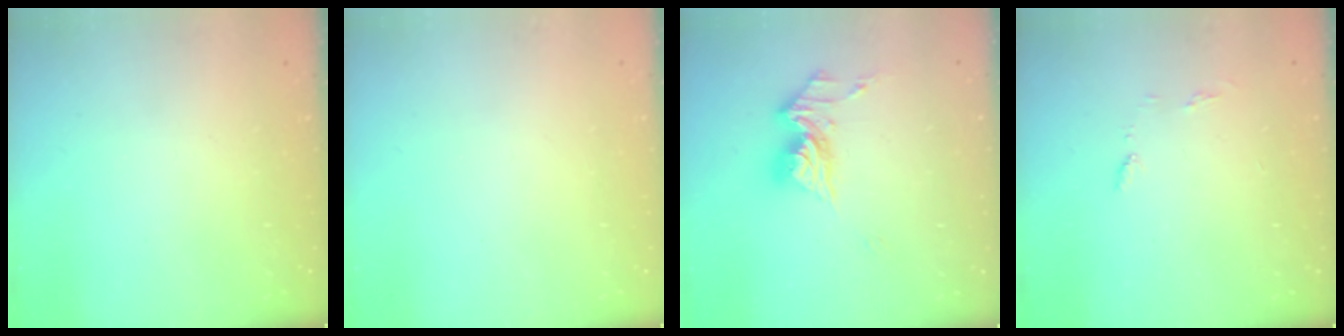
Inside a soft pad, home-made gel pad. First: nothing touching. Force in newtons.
{"total": 0.0}
{"total": 12.3, "press": 12.3, "slide": 1.4}
{"total": 5.4, "press": 5.4, "slide": 0.6}